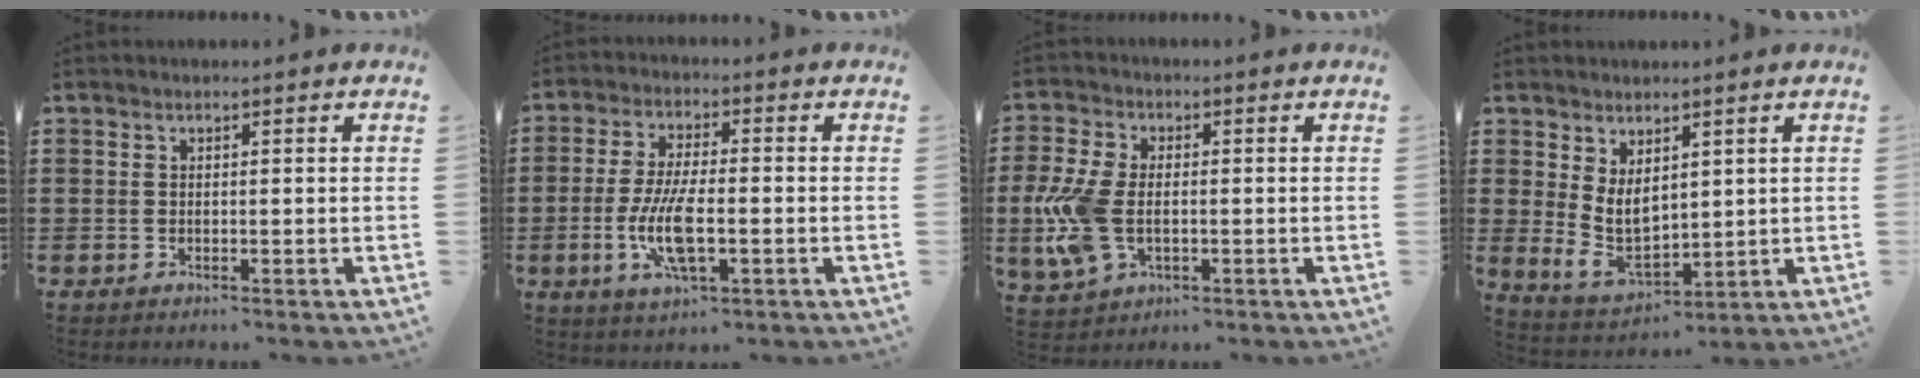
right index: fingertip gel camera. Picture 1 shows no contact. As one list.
[{"total": 8.9, "force": [-2.2, 2.9, 8.1], "torque": [-0.181, -0.014, -0.045]}, {"total": 8.6, "force": [-1.1, 5.1, 6.9], "torque": [-0.170, -0.002, -0.024]}, {"total": 5.5, "force": [1.8, 3.7, 3.7], "torque": [-0.083, -0.006, 0.031]}]